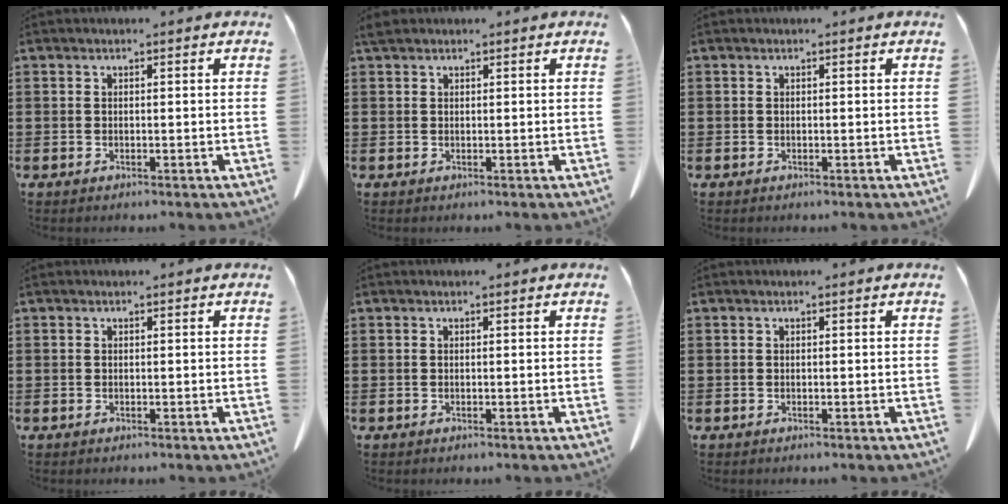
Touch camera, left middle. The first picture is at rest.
{"total": 1.1, "force": [0.9, 0.5, 0.4], "torque": [-0.012, 0.001, 0.018]}
{"total": 0.0}
{"total": 0.0}
{"total": 0.0}
{"total": 0.0}